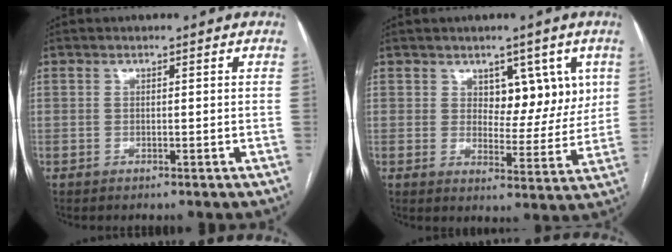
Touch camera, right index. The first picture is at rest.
{"total": 7.0, "force": [3.1, 4.1, 4.8], "torque": [-0.049, 0.006, 0.051]}